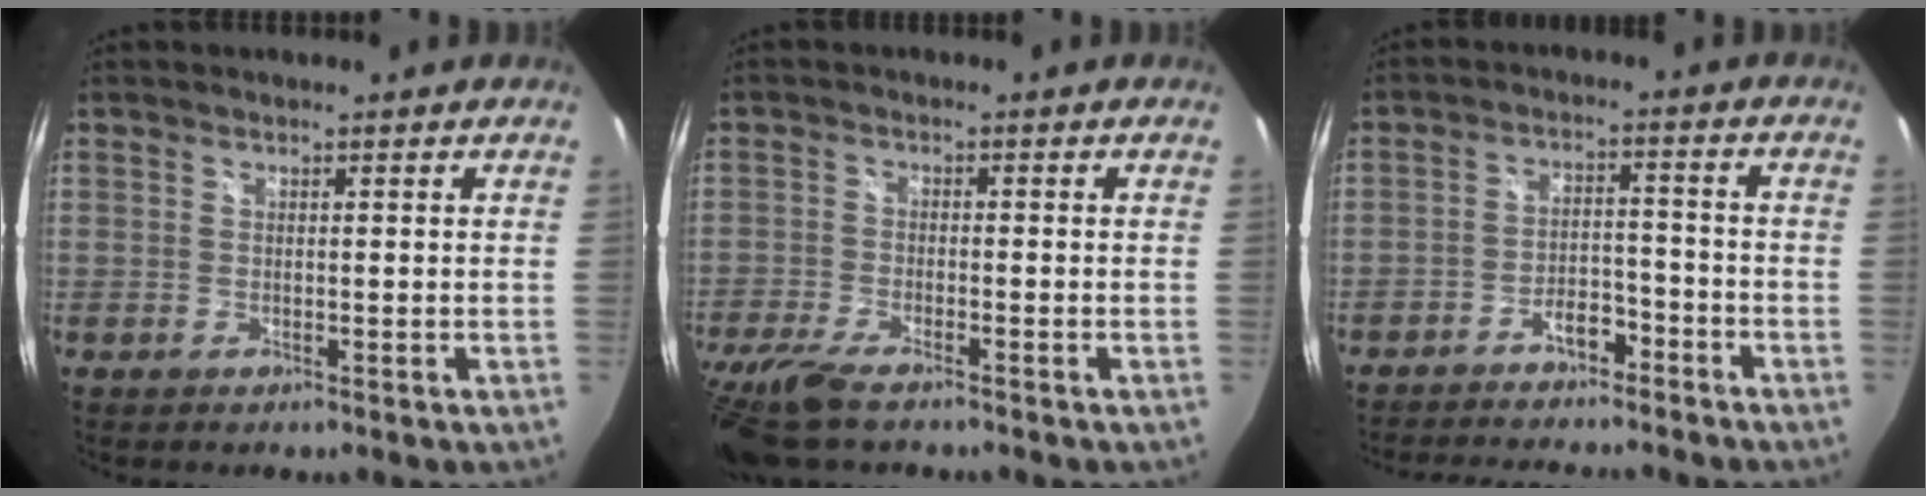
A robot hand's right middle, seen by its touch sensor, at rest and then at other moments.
{"total": 11.4, "force": [-9.0, 2.7, 6.5], "torque": [-0.164, -0.042, -0.168]}
{"total": 12.3, "force": [-10.4, 4.2, 5.0], "torque": [-0.110, 0.019, -0.148]}